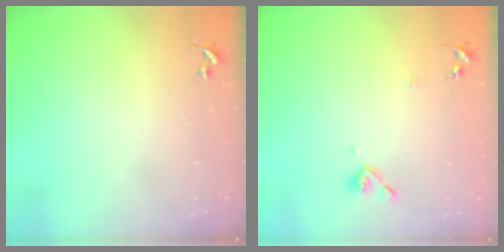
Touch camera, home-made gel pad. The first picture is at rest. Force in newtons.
{"total": 7.5, "press": 7.3, "slide": 1.6}